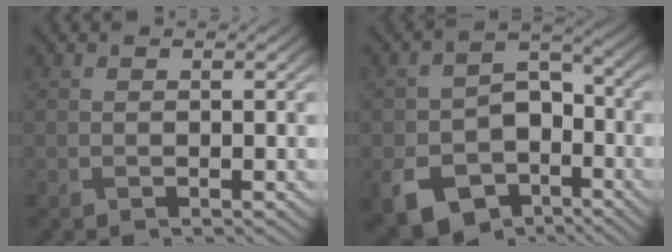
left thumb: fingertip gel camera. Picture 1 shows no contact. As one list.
[{"total": 11.7, "force": [-5.5, 7.7, 6.8], "torque": [-0.136, -0.038, -0.095]}]